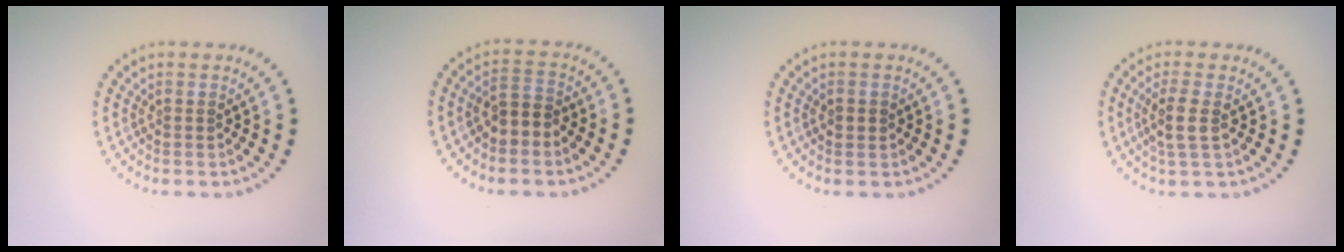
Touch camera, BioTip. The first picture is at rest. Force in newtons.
{"total": 2.4, "press": 2.3, "slide": 0.7}
{"total": 1.3, "press": 1.2, "slide": 0.3}
{"total": 2.4, "press": 2.0, "slide": 1.3}